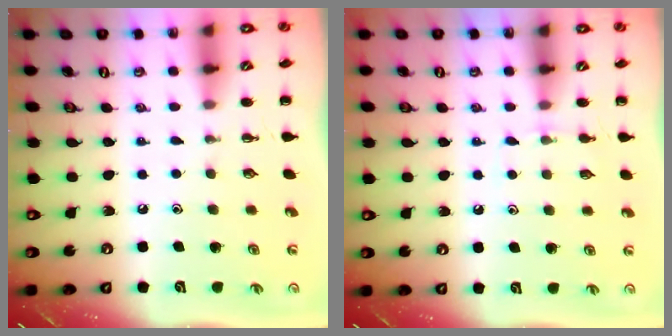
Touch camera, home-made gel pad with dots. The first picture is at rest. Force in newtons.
{"total": 4.5, "press": 4.3, "slide": 1.4}